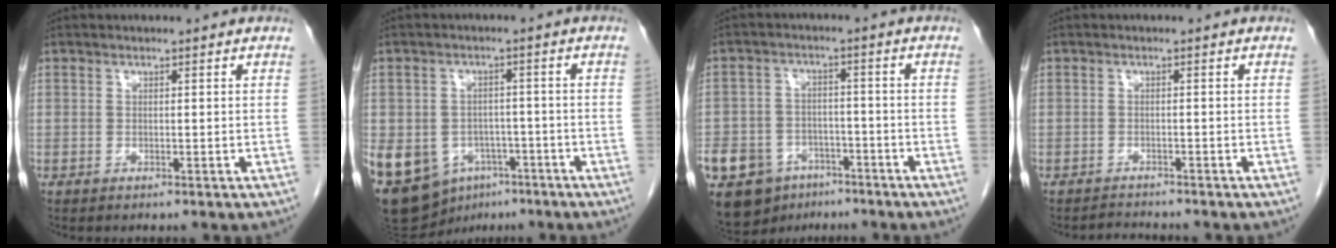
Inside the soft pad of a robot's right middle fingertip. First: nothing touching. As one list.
[{"total": 20.3, "force": [-9.0, 15.6, 9.4], "torque": [-0.263, -0.002, -0.120]}, {"total": 16.9, "force": [-9.8, 11.9, 7.0], "torque": [-0.185, 0.003, -0.144]}, {"total": 2.0, "force": [-1.9, -0.2, -0.2], "torque": [-0.003, -0.013, -0.029]}]